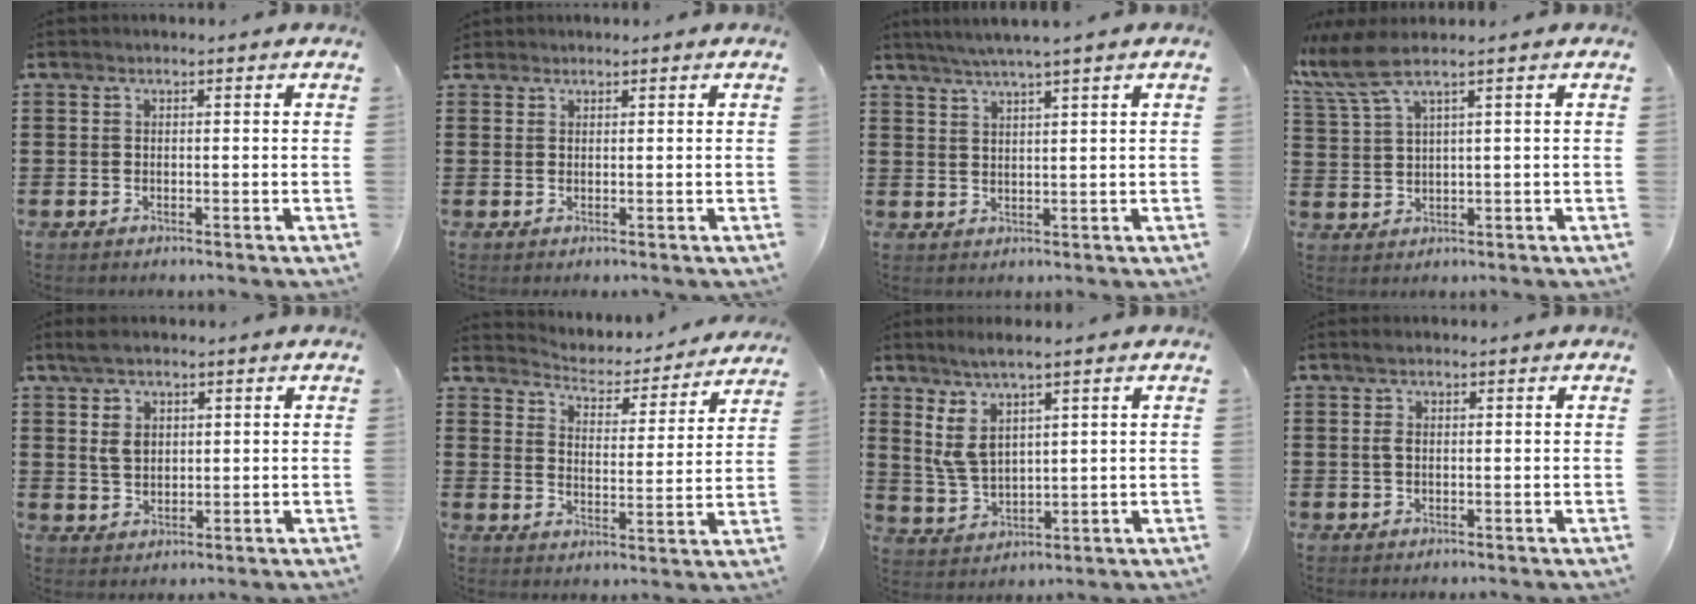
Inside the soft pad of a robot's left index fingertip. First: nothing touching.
{"total": 0.9, "force": [0.9, 0.4, 0.1], "torque": [-0.004, 0.001, 0.017]}
{"total": 2.9, "force": [2.4, -0.6, 1.5], "torque": [-0.034, -0.005, 0.044]}
{"total": 5.3, "force": [3.3, 0.6, 4.1], "torque": [-0.107, -0.015, 0.052]}
{"total": 4.4, "force": [2.0, 2.6, 2.9], "torque": [-0.065, 0.010, 0.036]}
{"total": 3.6, "force": [3.6, 0.3, -0.2], "torque": [-0.022, -0.037, 0.054]}
{"total": 6.6, "force": [3.0, 2.6, 5.3], "torque": [-0.122, -0.002, 0.050]}
{"total": 1.8, "force": [0.4, 0.8, 1.6], "torque": [-0.042, 0.002, 0.003]}